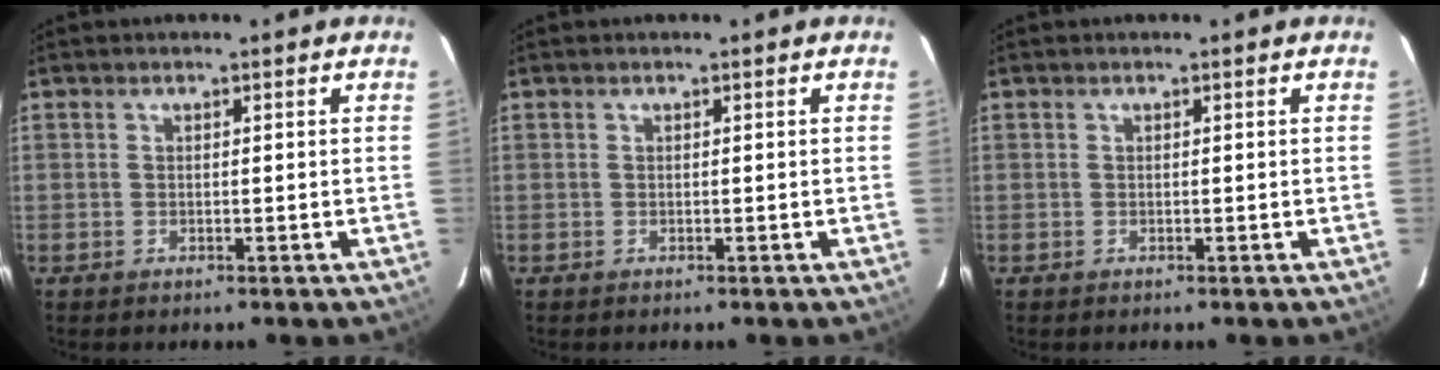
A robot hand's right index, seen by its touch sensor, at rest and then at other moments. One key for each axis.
{"total": 0.0}
{"total": 0.0}